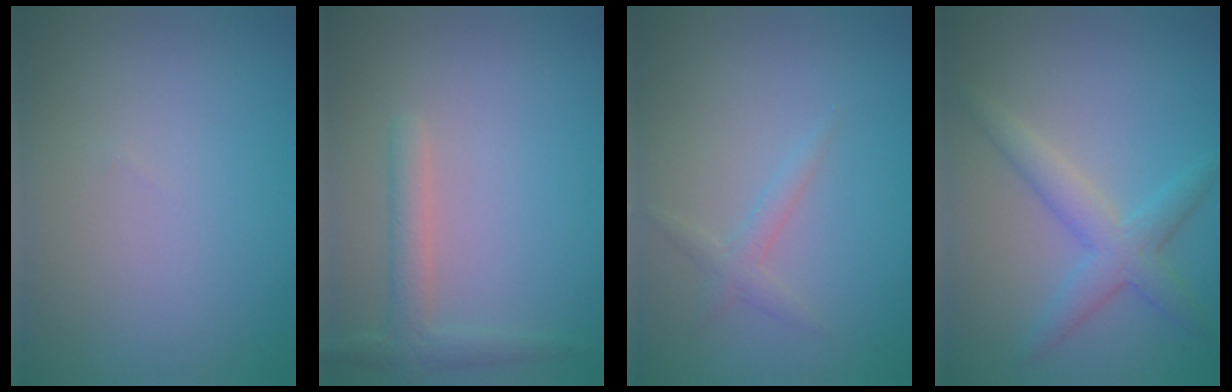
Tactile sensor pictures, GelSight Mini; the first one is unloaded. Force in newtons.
{"total": 2.3, "press": 2.3, "slide": 0.2}
{"total": 1.3, "press": 1.3, "slide": 0.0}
{"total": 3.3, "press": 3.3, "slide": 0.3}